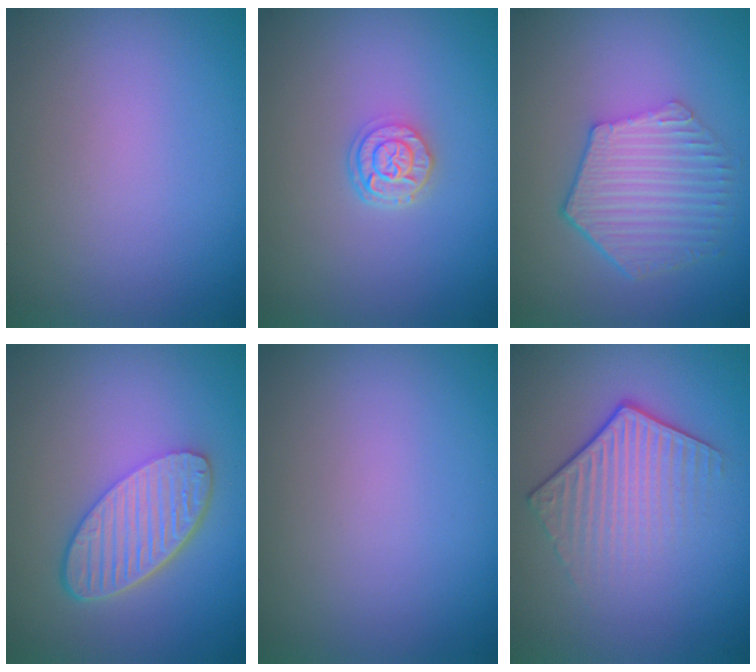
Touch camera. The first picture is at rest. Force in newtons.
{"total": 2.6, "press": 2.1, "slide": 1.5}
{"total": 5.7, "press": 4.2, "slide": 3.8}
{"total": 5.7, "press": 4.3, "slide": 3.8}
{"total": 0.0}
{"total": 4.3, "press": 3.0, "slide": 3.0}